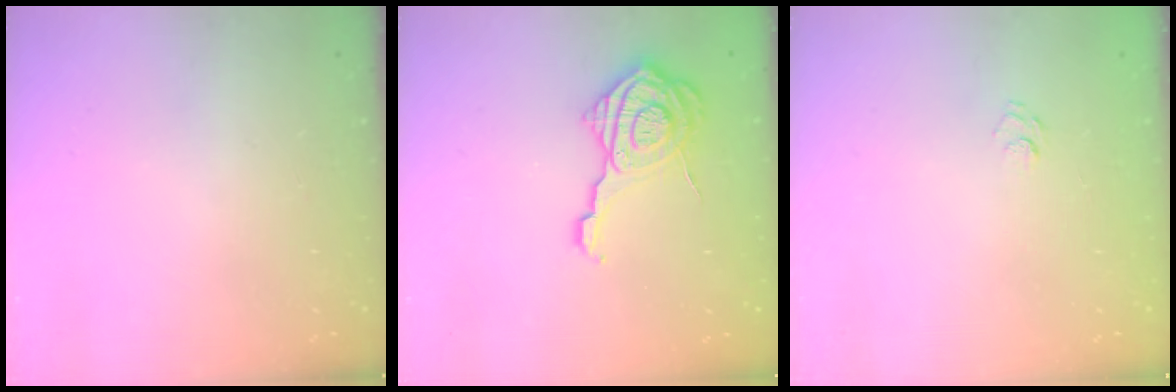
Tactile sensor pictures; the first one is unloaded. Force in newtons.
{"total": 14.0, "press": 14.0, "slide": 1.0}
{"total": 5.8, "press": 5.7, "slide": 1.1}